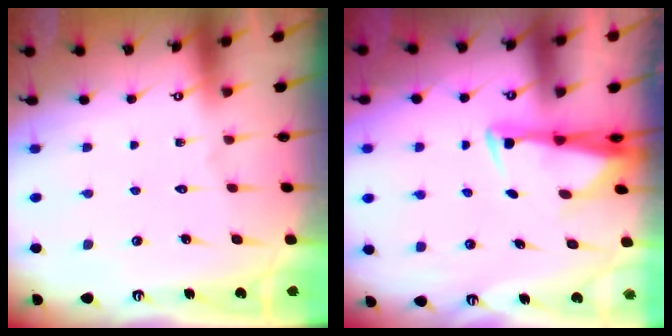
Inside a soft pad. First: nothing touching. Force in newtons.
{"total": 3.0, "press": 2.8, "slide": 0.9}